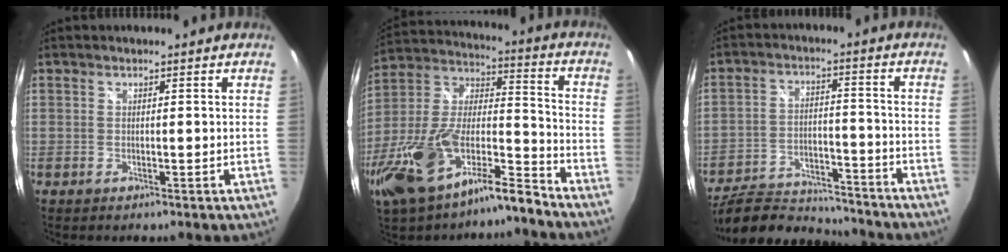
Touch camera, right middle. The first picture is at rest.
{"total": 20.2, "force": [-14.3, 6.0, 13.0], "torque": [-0.261, -0.015, -0.263]}
{"total": 17.3, "force": [-15.4, 4.5, 6.3], "torque": [-0.129, -0.009, -0.233]}